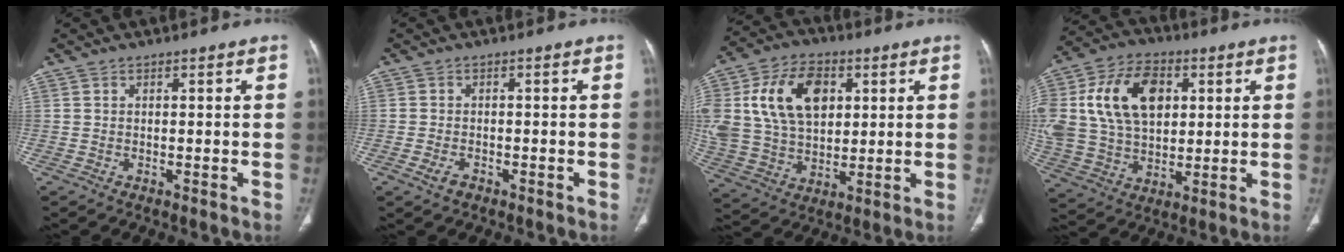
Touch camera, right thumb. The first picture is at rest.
{"total": 2.3, "force": [-1.3, 1.4, 1.3], "torque": [-0.025, 0.006, -0.020]}
{"total": 19.5, "force": [5.4, 13.2, 13.3], "torque": [-0.241, 0.000, 0.101]}
{"total": 21.4, "force": [5.2, 14.6, 14.8], "torque": [-0.281, 0.008, 0.096]}